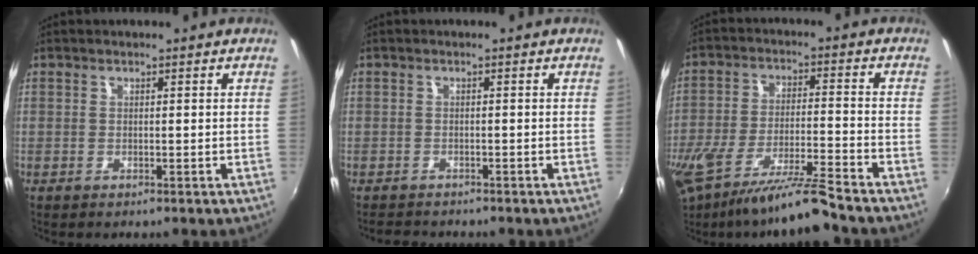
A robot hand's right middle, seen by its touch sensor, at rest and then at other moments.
{"total": 2.9, "force": [-2.7, 0.8, 0.4], "torque": [-0.018, -0.005, -0.048]}
{"total": 13.7, "force": [-11.3, -0.4, 7.6], "torque": [-0.157, -0.022, -0.201]}